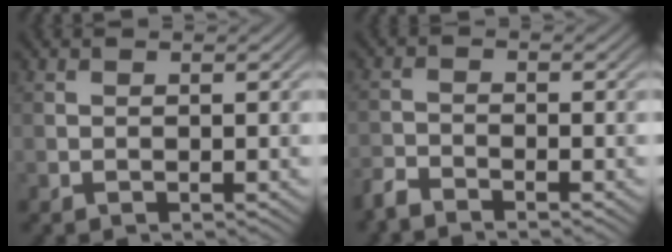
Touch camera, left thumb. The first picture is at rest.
{"total": 2.7, "force": [-2.5, 0.4, 0.9], "torque": [-0.023, -0.009, -0.061]}